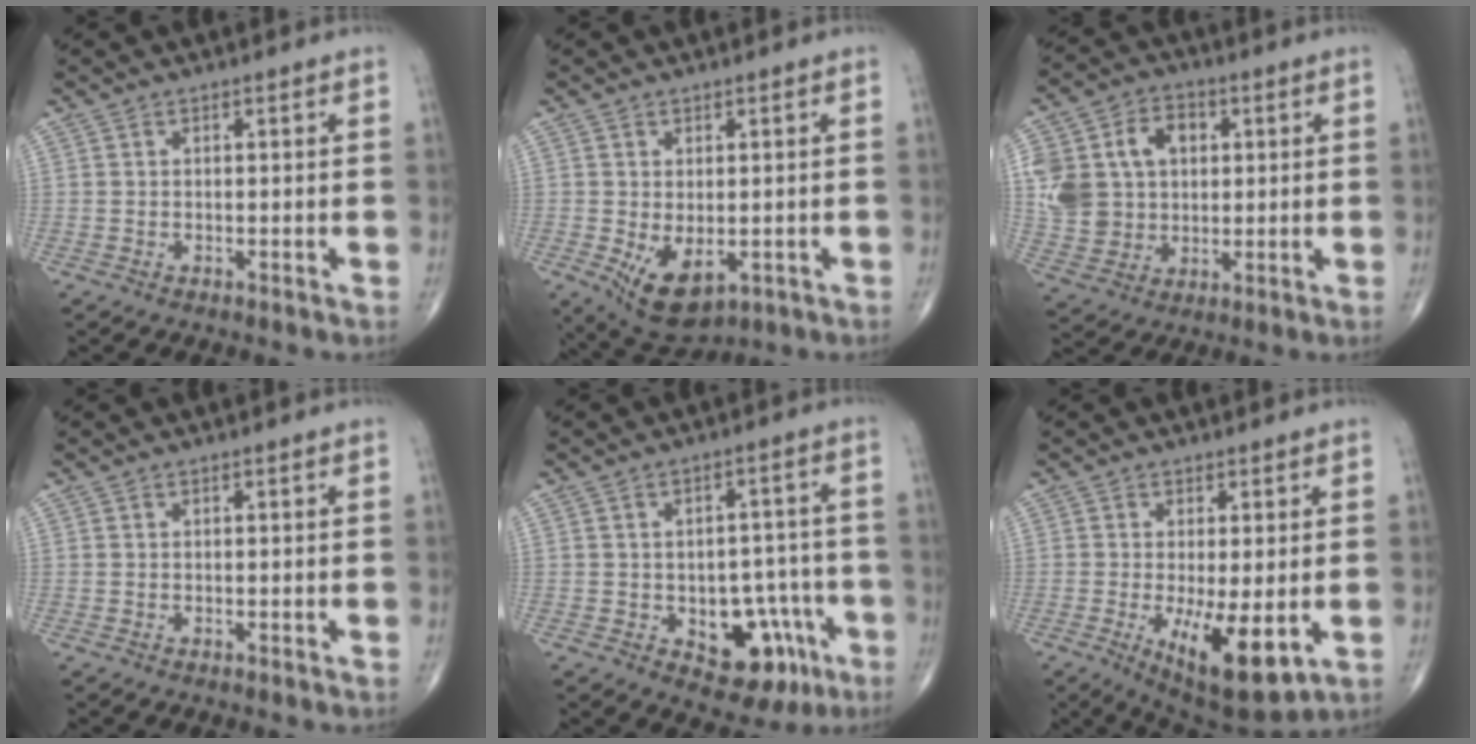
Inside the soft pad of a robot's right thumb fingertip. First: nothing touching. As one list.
[{"total": 8.2, "force": [-1.9, 4.7, 6.4], "torque": [-0.096, -0.012, -0.013]}, {"total": 15.2, "force": [3.0, 12.0, 8.8], "torque": [-0.144, 0.012, 0.062]}, {"total": 0.0}, {"total": 12.3, "force": [-4.9, 7.7, 8.3], "torque": [-0.062, 0.037, -0.053]}, {"total": 11.5, "force": [-2.9, 4.0, 10.4], "torque": [-0.164, -0.025, -0.032]}]